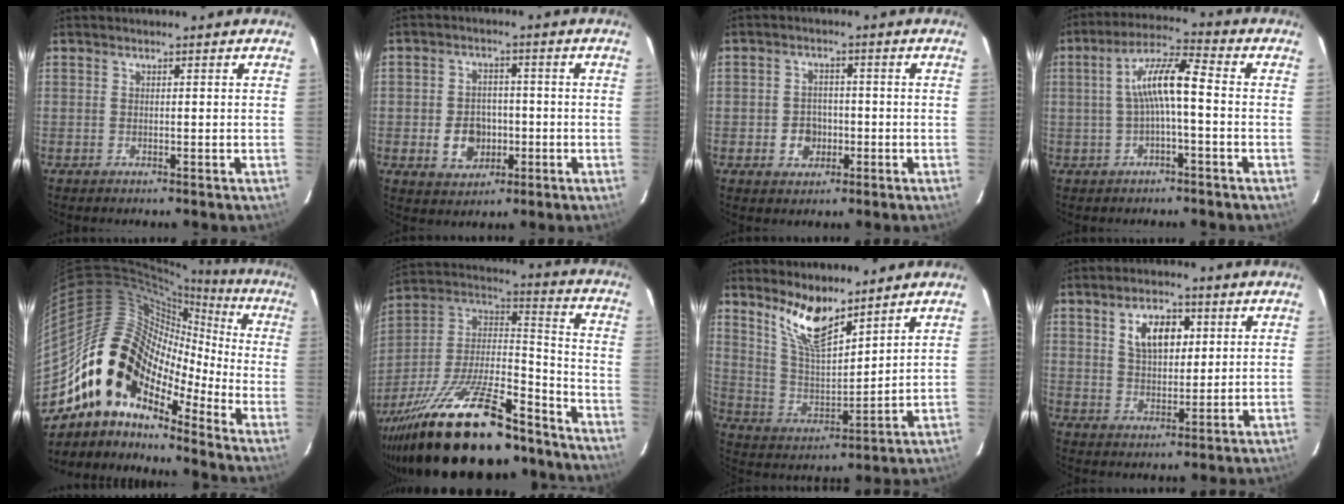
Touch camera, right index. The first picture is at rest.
{"total": 7.1, "force": [-2.0, 5.7, 3.8], "torque": [-0.082, 0.010, -0.023]}
{"total": 4.5, "force": [-1.5, 3.9, 1.8], "torque": [-0.041, 0.010, -0.014]}
{"total": 8.0, "force": [-0.8, 1.3, 7.8], "torque": [-0.158, 0.020, -0.013]}
{"total": 15.9, "force": [-9.6, 9.9, 7.8], "torque": [-0.137, 0.024, -0.194]}
{"total": 32.8, "force": [-23.6, 11.0, 20.0], "torque": [-0.371, -0.014, -0.364]}
{"total": 10.8, "force": [8.2, 2.9, 6.4], "torque": [-0.125, -0.004, 0.166]}
{"total": 8.0, "force": [3.0, 4.5, 5.9], "torque": [-0.104, 0.015, 0.056]}